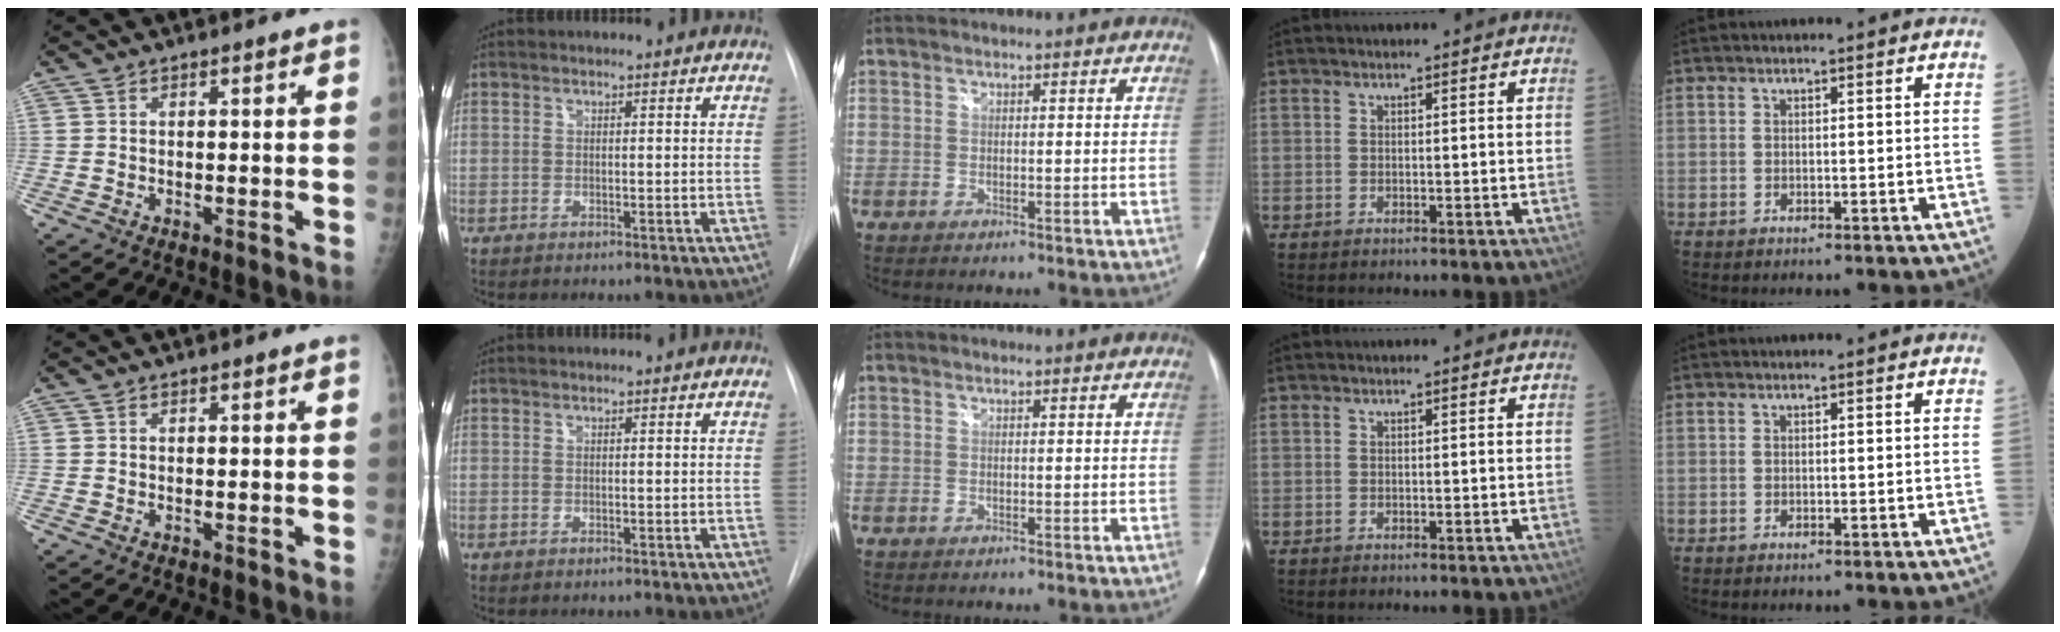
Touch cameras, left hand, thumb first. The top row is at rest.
{}